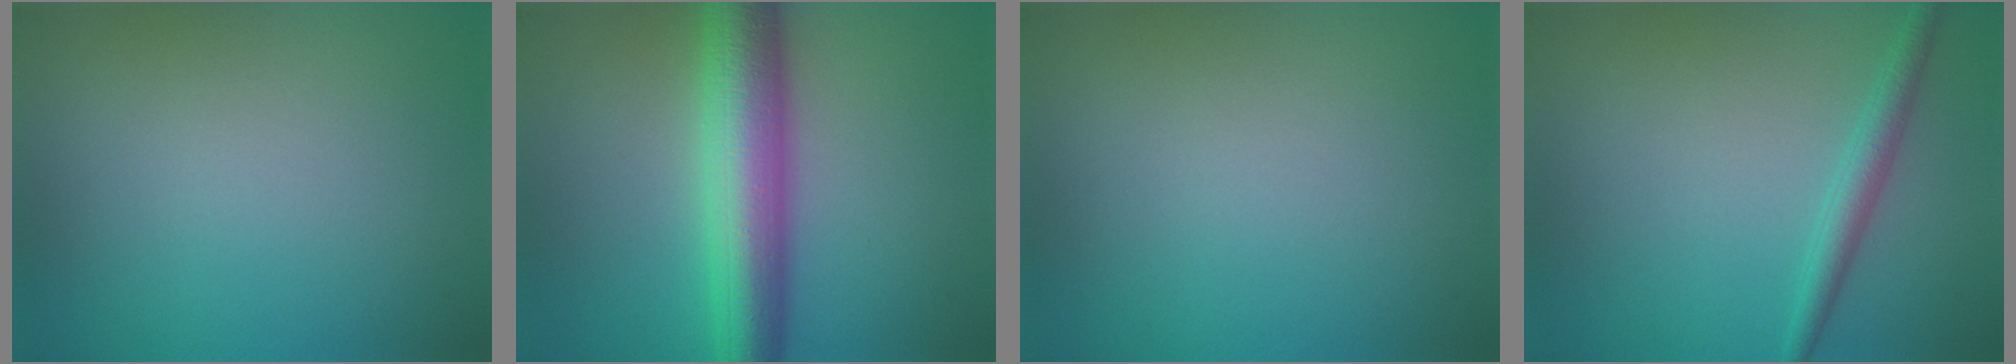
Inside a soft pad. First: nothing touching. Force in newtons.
{"total": 7.7, "press": 7.7, "slide": 0.0}
{"total": 0.0}
{"total": 2.1, "press": 2.1, "slide": 0.1}